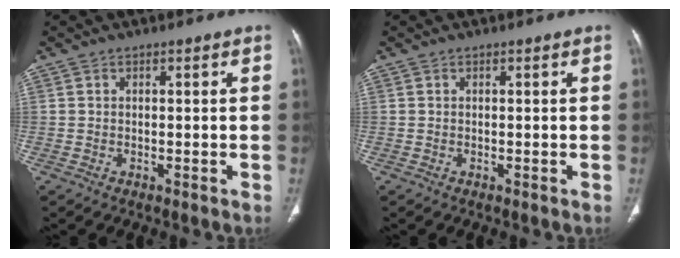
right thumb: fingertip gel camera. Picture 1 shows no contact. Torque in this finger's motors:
{"motor_torque": [-0.23, -0.23, 0.00, 0.00, 0.00]}